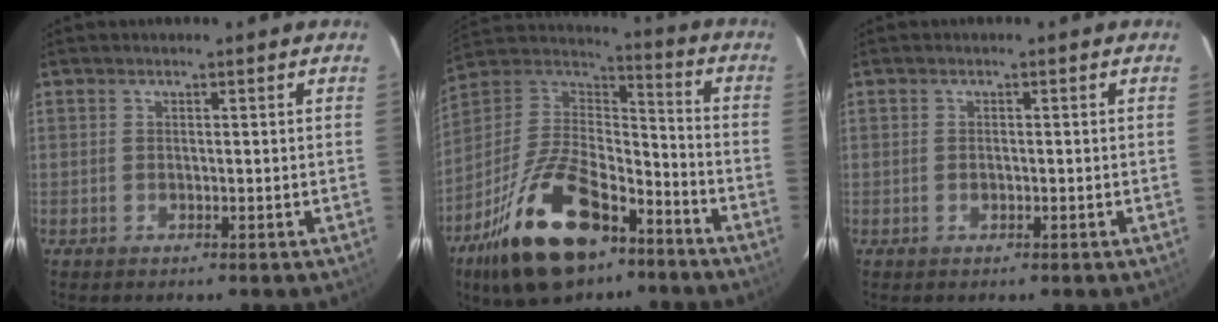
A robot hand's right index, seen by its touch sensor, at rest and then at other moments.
{"total": 23.8, "force": [-13.9, 11.3, 15.7], "torque": [-0.317, -0.008, -0.233]}
{"total": 0.6, "force": [-0.2, 0.4, 0.4], "torque": [-0.008, 0.000, -0.004]}